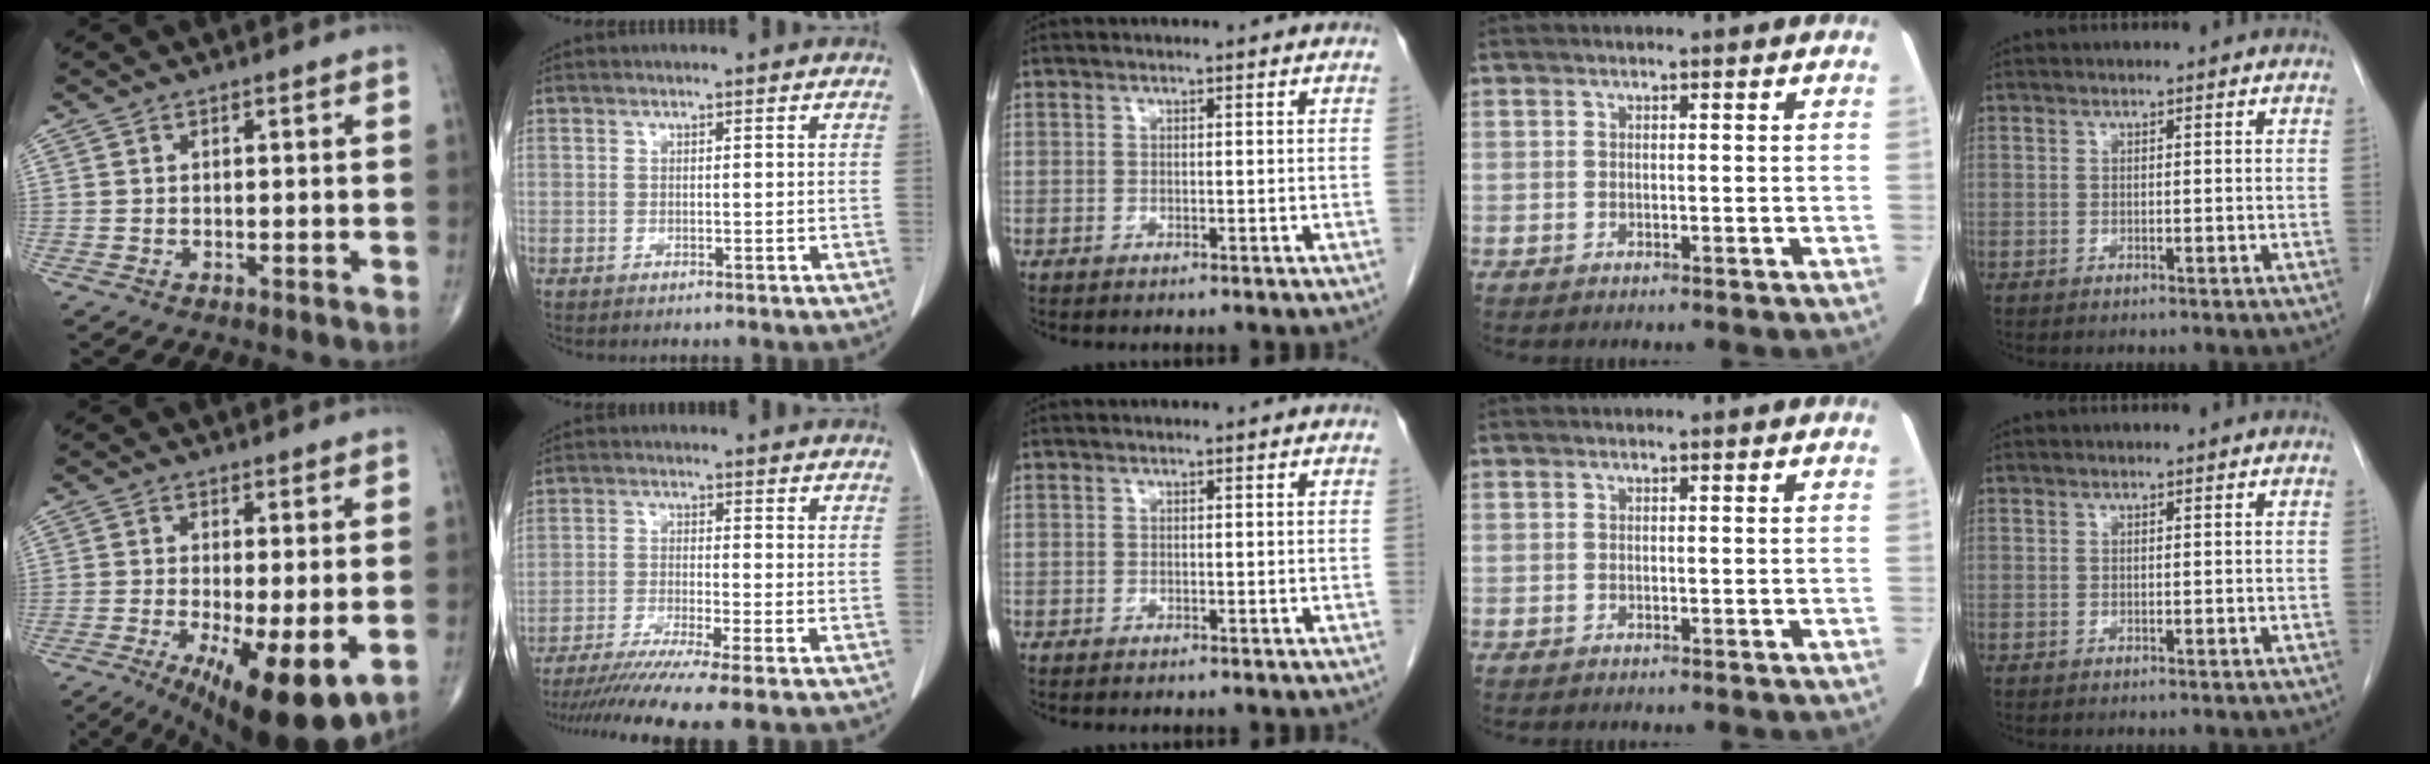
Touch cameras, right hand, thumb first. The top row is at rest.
{"thumb": {"total": 14.8, "force": [-4.5, 4.3, 13.4], "torque": [-0.191, -0.023, -0.059]}, "index": {"total": 11.1, "force": [-9.1, -1.6, 6.2], "torque": [-0.084, -0.030, -0.143]}}